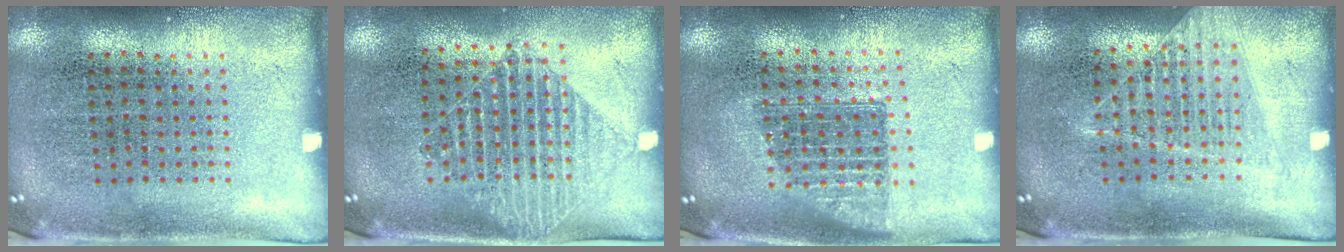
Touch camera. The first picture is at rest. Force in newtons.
{"total": 1.4, "press": 1.2, "slide": 0.8}
{"total": 1.4, "press": 1.2, "slide": 0.8}
{"total": 1.2, "press": 1.2, "slide": 0.0}